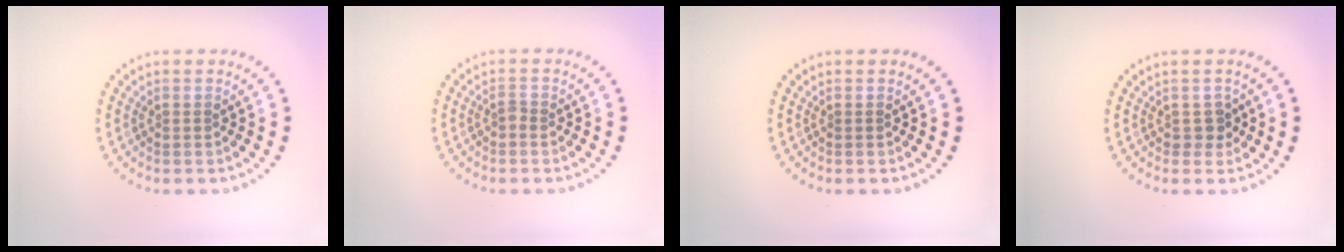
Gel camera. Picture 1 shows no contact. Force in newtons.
{"total": 0.6, "press": 0.5, "slide": 0.4}
{"total": 0.0}
{"total": 1.3, "press": 1.2, "slide": 0.6}